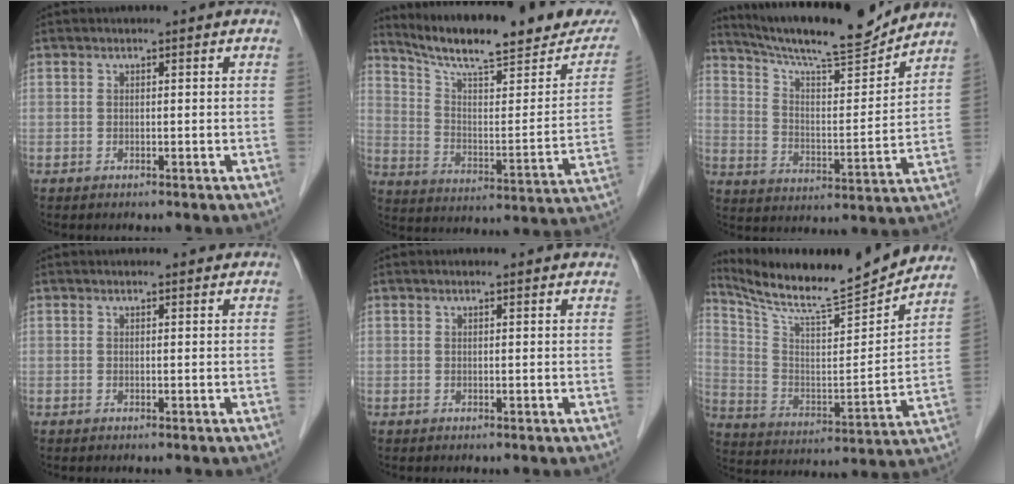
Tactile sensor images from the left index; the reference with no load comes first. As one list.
[{"total": 23.5, "force": [20.1, 3.7, 11.7], "torque": [-0.178, -0.030, 0.282]}, {"total": 16.7, "force": [15.6, 0.8, 6.0], "torque": [-0.111, -0.007, 0.246]}, {"total": 2.8, "force": [2.6, 0.5, 0.8], "torque": [-0.012, 0.012, 0.030]}, {"total": 4.5, "force": [4.2, 0.7, 1.5], "torque": [-0.018, 0.017, 0.040]}, {"total": 22.8, "force": [20.6, 1.1, 9.7], "torque": [-0.173, -0.036, 0.314]}]